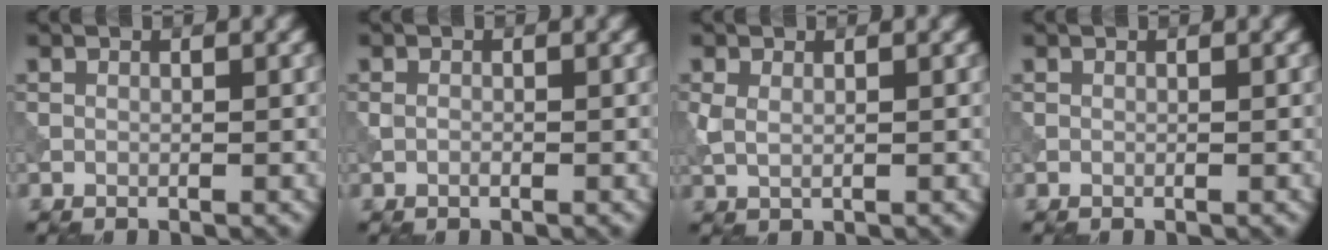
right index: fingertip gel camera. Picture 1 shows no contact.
{"total": 0.8, "force": [-0.2, 0.4, 0.6], "torque": [-0.014, 0.000, -0.005]}
{"total": 1.7, "force": [0.3, 1.0, 1.3], "torque": [-0.032, 0.000, 0.008]}
{"total": 0.0}